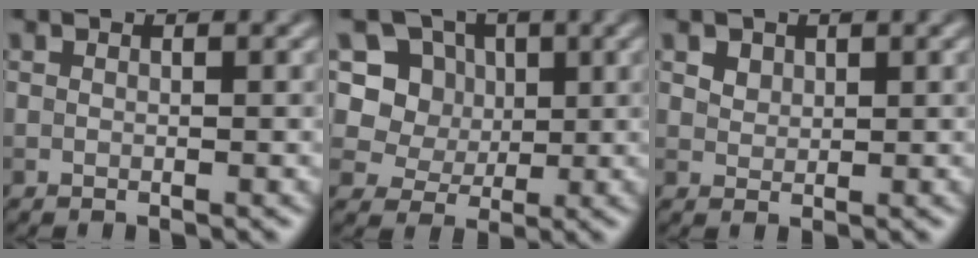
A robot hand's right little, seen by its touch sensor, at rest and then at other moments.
{"total": 7.7, "force": [2.8, 6.6, 2.8], "torque": [-0.054, 0.007, 0.037]}
{"total": 2.4, "force": [1.5, 1.6, 1.0], "torque": [-0.028, 0.001, 0.029]}